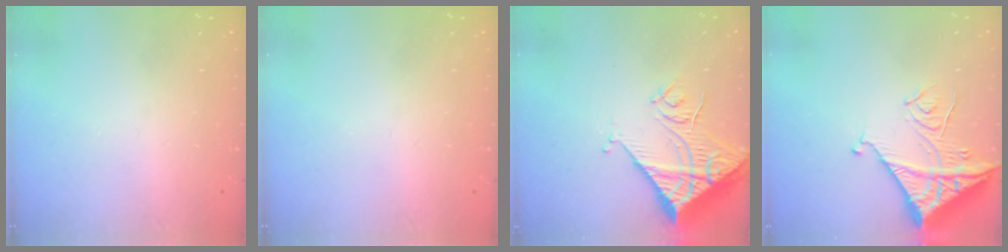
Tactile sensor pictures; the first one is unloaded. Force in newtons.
{"total": 0.0}
{"total": 13.2, "press": 13.1, "slide": 1.7}
{"total": 13.7, "press": 13.6, "slide": 1.1}